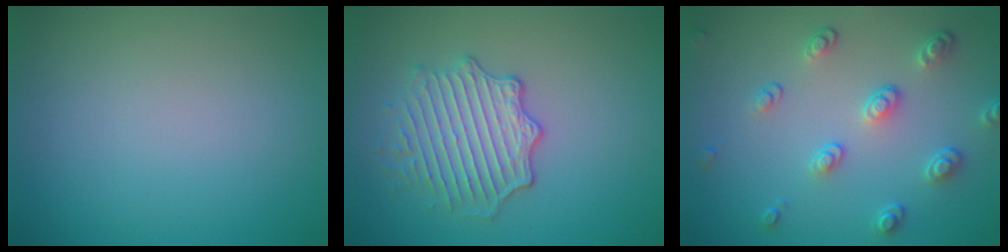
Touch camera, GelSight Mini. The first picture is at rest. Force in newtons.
{"total": 4.0, "press": 3.5, "slide": 1.8}
{"total": 3.7, "press": 2.9, "slide": 2.2}